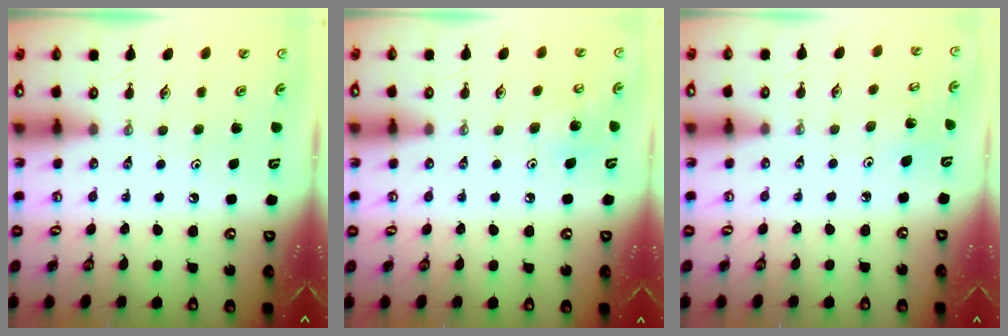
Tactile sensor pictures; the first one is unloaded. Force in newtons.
{"total": 8.7, "press": 8.7, "slide": 0.9}
{"total": 3.5, "press": 3.2, "slide": 1.3}